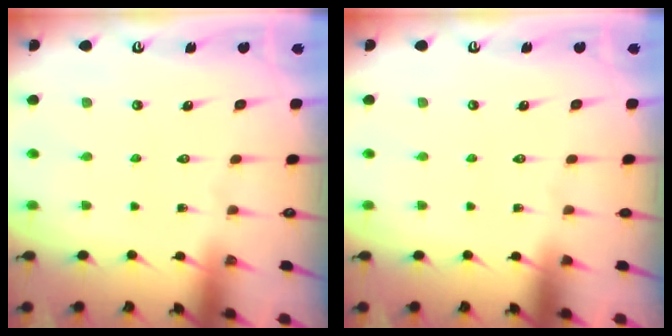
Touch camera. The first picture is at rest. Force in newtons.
{"total": 0.0}